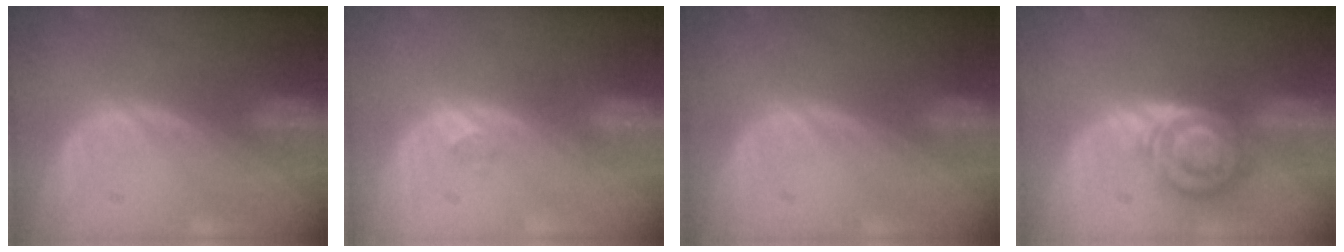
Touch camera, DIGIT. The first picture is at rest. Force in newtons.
{"total": 2.3, "press": 2.0, "slide": 1.1}
{"total": 0.0}
{"total": 6.7, "press": 6.7, "slide": 0.1}